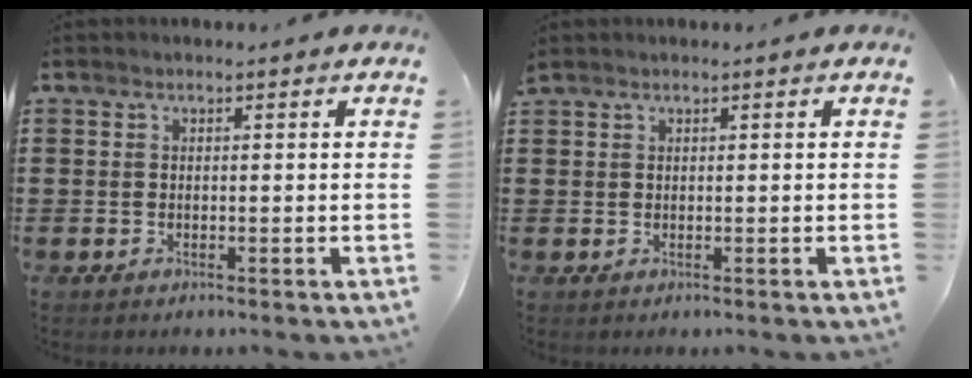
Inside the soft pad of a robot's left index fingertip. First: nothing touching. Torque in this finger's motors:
{"motor_torque": [-0.01, 0.00, 0.00, 0.00]}